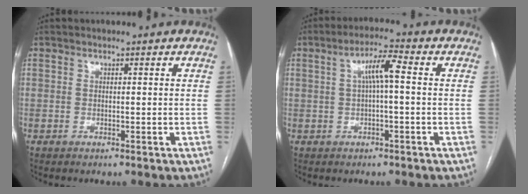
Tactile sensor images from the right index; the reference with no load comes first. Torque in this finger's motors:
{"motor_torque": [0.74, 0.09, 0.20, 0.06]}